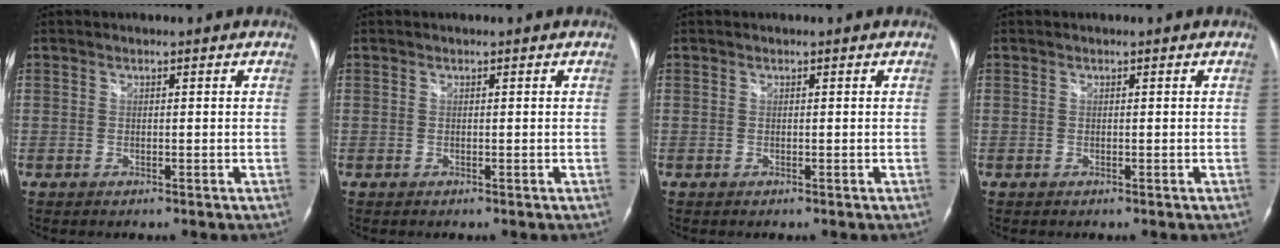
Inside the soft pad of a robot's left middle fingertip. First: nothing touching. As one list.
[{"total": 0.0}, {"total": 0.0}, {"total": 0.0}]